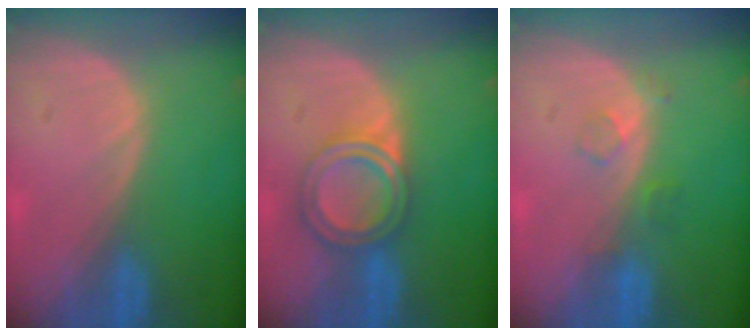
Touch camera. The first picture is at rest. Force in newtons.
{"total": 5.9, "press": 5.4, "slide": 2.4}
{"total": 2.1, "press": 2.1, "slide": 0.2}